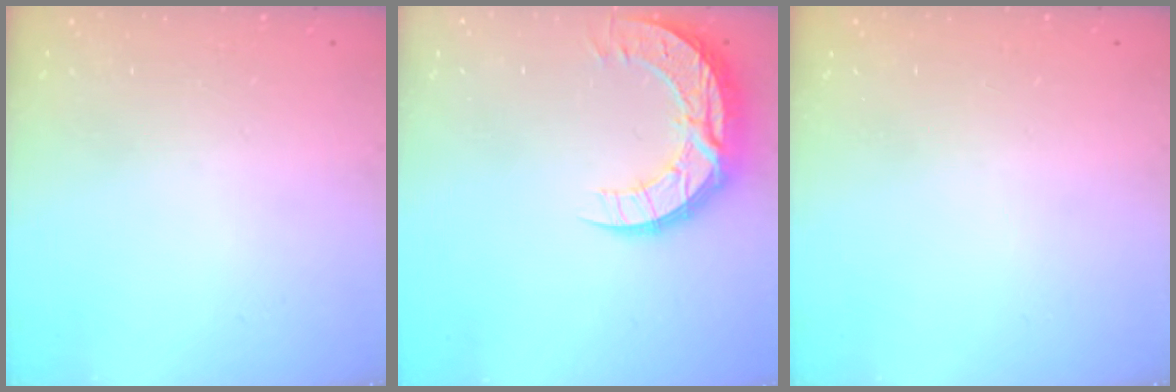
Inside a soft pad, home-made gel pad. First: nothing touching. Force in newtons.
{"total": 12.9, "press": 12.9, "slide": 1.1}
{"total": 0.0}